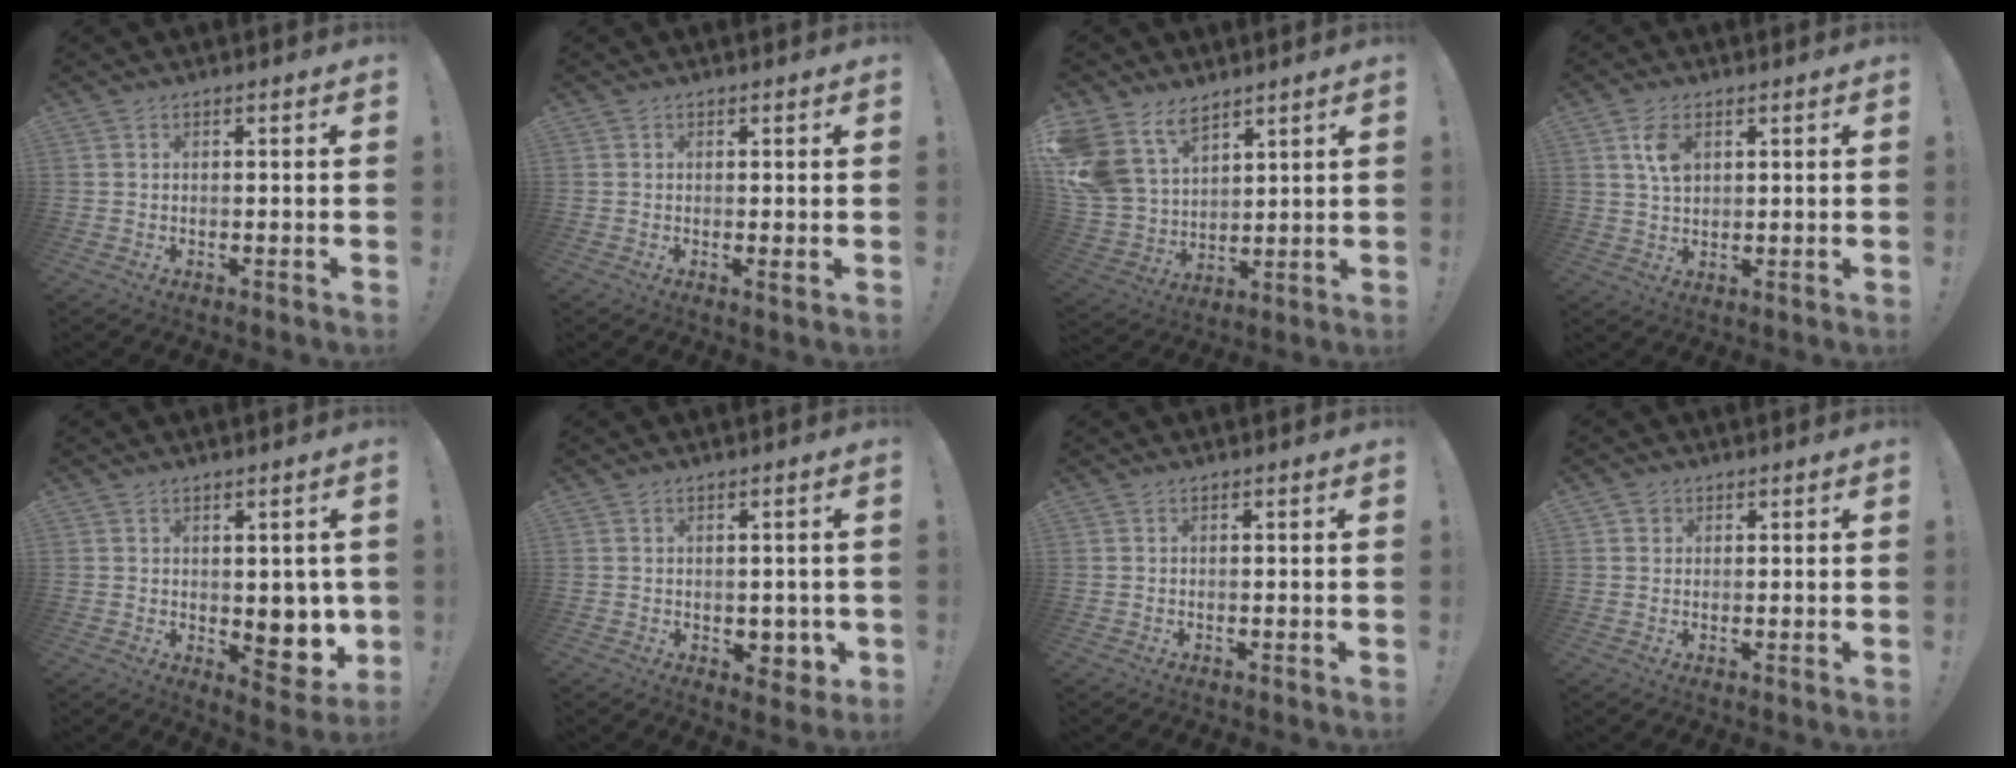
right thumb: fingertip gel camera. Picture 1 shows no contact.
{"total": 1.2, "force": [0.3, 0.1, 1.2], "torque": [-0.009, -0.007, 0.002]}
{"total": 14.4, "force": [9.5, 9.1, 6.0], "torque": [-0.137, -0.064, 0.187]}
{"total": 6.4, "force": [2.5, 3.7, 4.6], "torque": [-0.075, -0.003, 0.046]}
{"total": 9.5, "force": [0.2, 6.5, 6.9], "torque": [-0.053, -0.020, 0.016]}
{"total": 4.8, "force": [-0.4, 3.8, 2.9], "torque": [-0.018, 0.002, -0.003]}
{"total": 0.0}
{"total": 1.7, "force": [0.9, 1.5, 0.2], "torque": [0.003, -0.002, 0.015]}